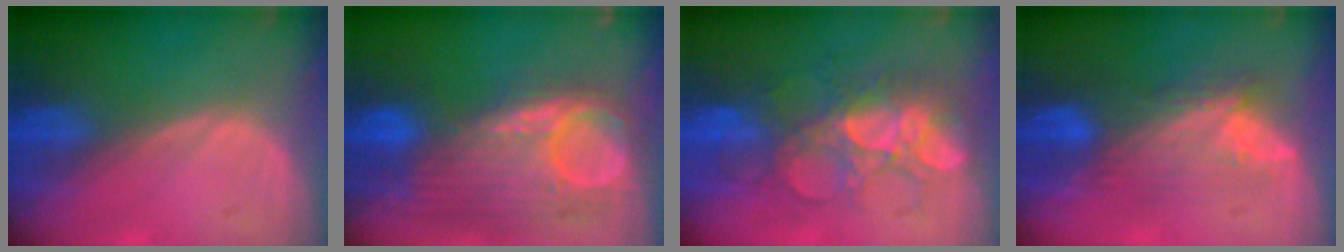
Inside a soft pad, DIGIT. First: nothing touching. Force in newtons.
{"total": 11.8, "press": 10.6, "slide": 5.1}
{"total": 8.8, "press": 8.7, "slide": 1.6}
{"total": 7.6, "press": 7.3, "slide": 2.2}